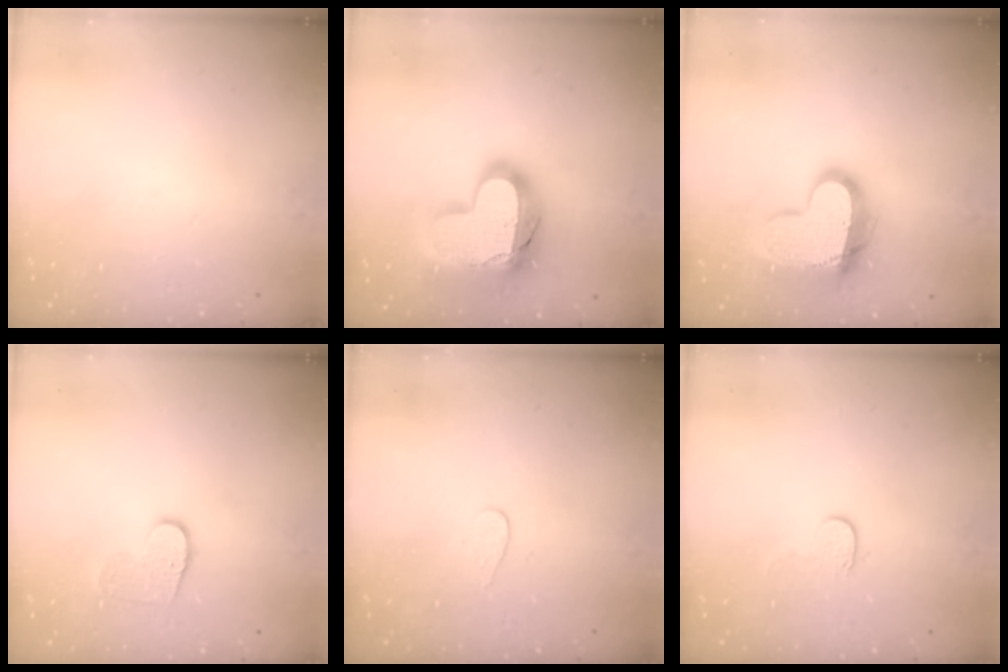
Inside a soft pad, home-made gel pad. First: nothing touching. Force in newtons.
{"total": 22.3, "press": 22.3, "slide": 1.5}
{"total": 16.2, "press": 16.2, "slide": 1.4}
{"total": 9.2, "press": 9.2, "slide": 0.3}
{"total": 3.8, "press": 3.8, "slide": 0.3}
{"total": 4.1, "press": 4.1, "slide": 0.4}